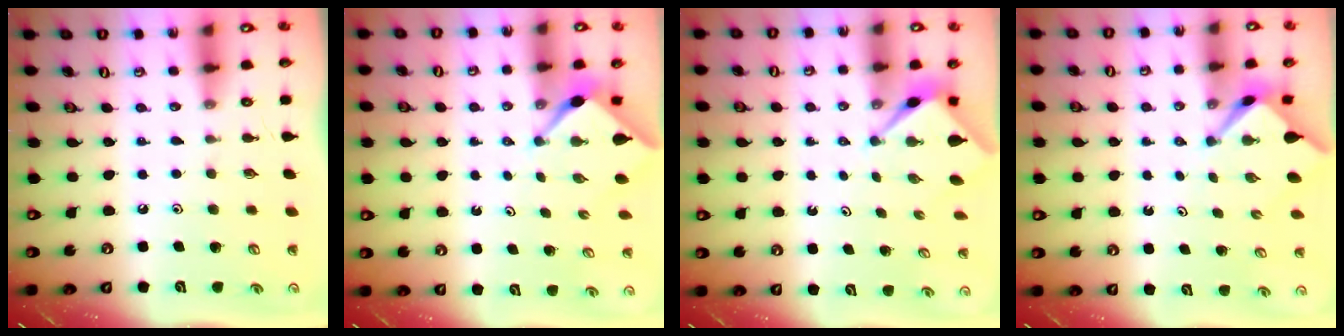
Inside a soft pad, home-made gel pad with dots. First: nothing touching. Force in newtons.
{"total": 2.2, "press": 2.2, "slide": 0.3}
{"total": 2.8, "press": 2.8, "slide": 0.1}
{"total": 2.5, "press": 2.4, "slide": 0.3}